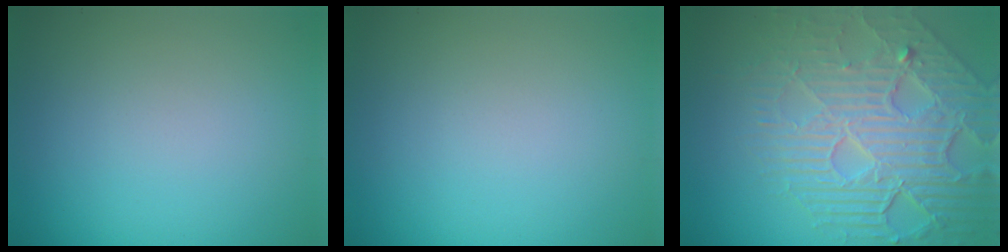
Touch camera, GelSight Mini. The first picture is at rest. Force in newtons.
{"total": 0.0}
{"total": 8.2, "press": 5.9, "slide": 5.7}